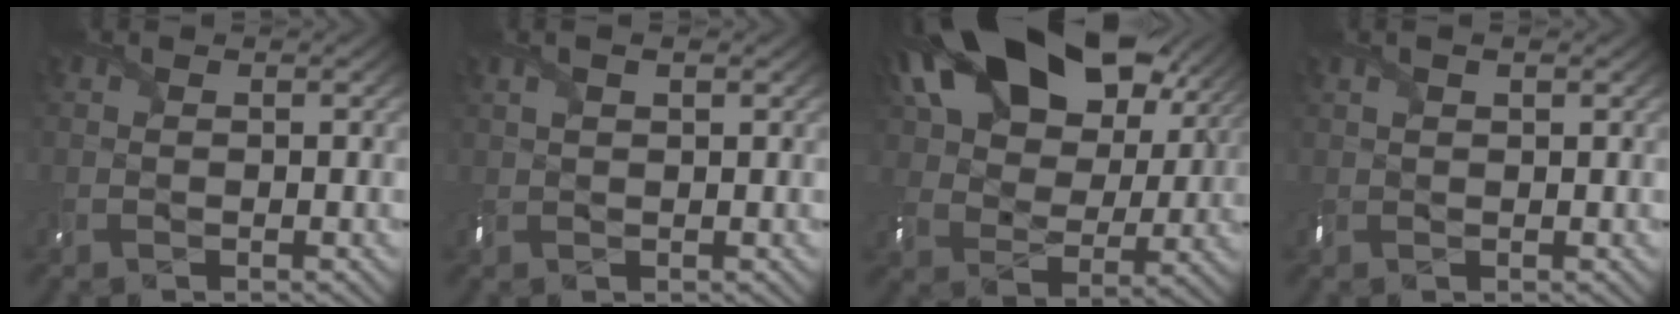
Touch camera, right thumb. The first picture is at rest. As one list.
[{"total": 2.3, "force": [1.2, 0.7, 1.8], "torque": [-0.042, 0.005, 0.025]}, {"total": 19.4, "force": [9.4, 12.0, 12.0], "torque": [-0.244, 0.026, 0.163]}, {"total": 2.0, "force": [1.1, 0.7, 1.5], "torque": [-0.035, 0.005, 0.020]}]